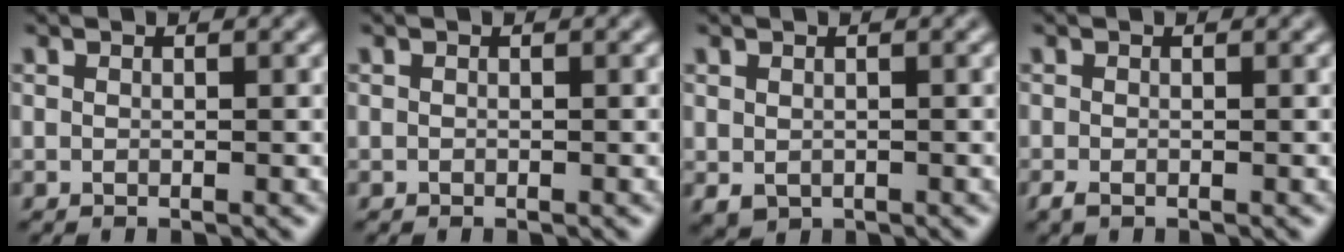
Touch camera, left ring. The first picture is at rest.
{"total": 0.0}
{"total": 1.1, "force": [-0.2, 0.9, 0.5], "torque": [-0.011, -0.008, 0.002]}
{"total": 1.0, "force": [-0.6, 0.4, 0.6], "torque": [-0.015, -0.004, -0.012]}